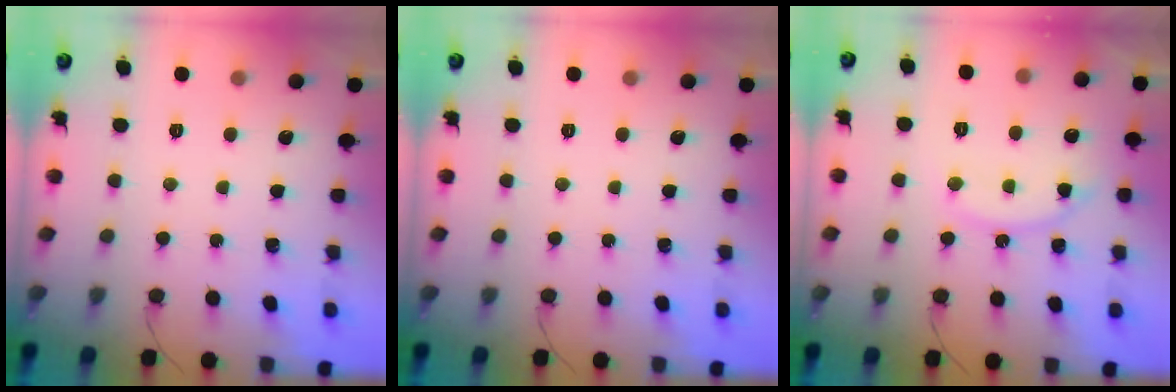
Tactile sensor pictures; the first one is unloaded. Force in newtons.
{"total": 0.0}
{"total": 11.6, "press": 11.5, "slide": 0.8}